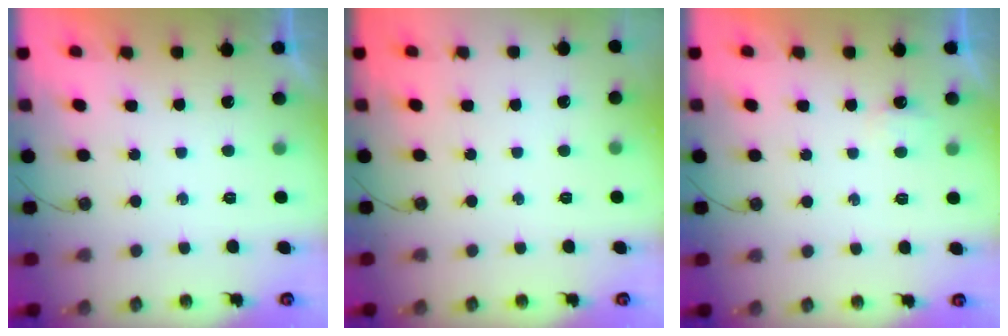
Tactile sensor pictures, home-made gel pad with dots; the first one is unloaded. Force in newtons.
{"total": 0.0}
{"total": 2.6, "press": 2.6, "slide": 0.4}